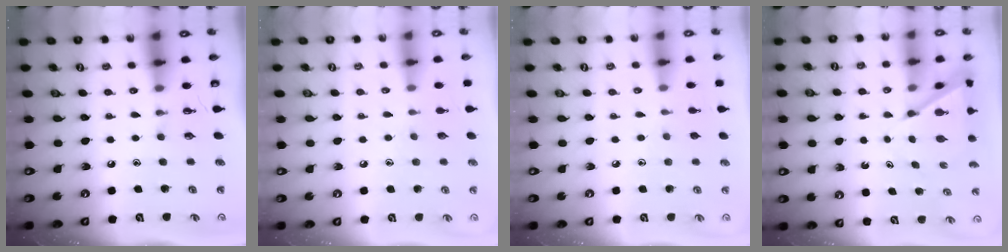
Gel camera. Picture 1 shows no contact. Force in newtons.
{"total": 5.3, "press": 5.2, "slide": 0.5}
{"total": 4.6, "press": 4.5, "slide": 0.5}
{"total": 5.6, "press": 5.6, "slide": 0.4}